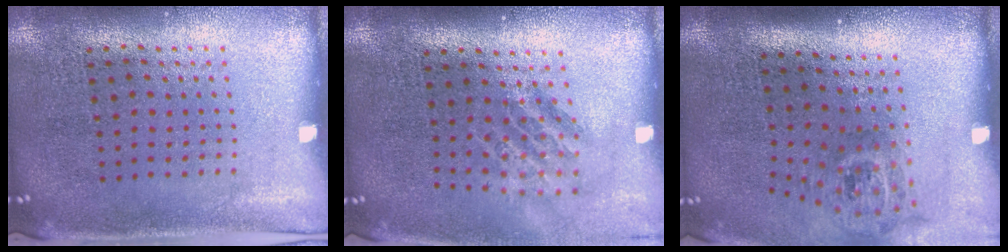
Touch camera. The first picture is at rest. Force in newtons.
{"total": 1.6, "press": 1.2, "slide": 1.1}
{"total": 2.0, "press": 1.4, "slide": 1.5}